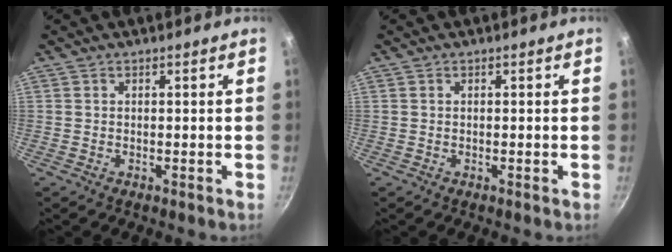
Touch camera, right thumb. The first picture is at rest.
{"total": 0.0}